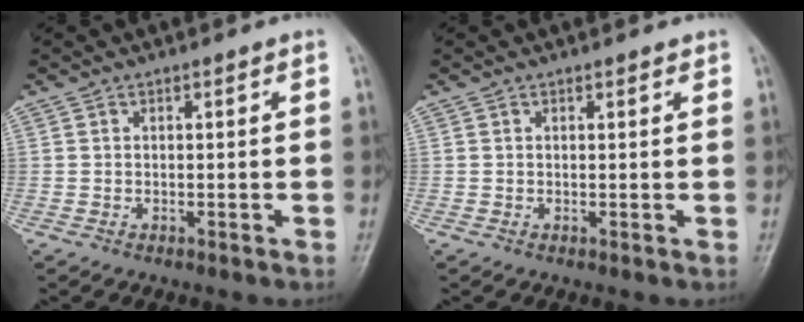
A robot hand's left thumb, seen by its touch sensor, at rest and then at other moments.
{"total": 0.9, "force": [0.7, 0.3, 0.5], "torque": [-0.007, -0.002, 0.007]}